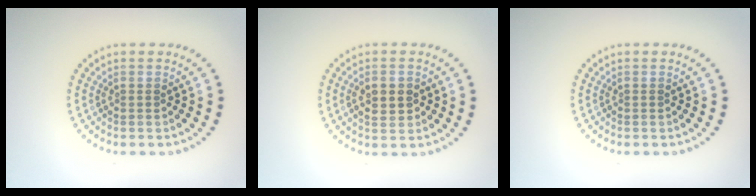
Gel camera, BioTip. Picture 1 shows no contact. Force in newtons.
{"total": 2.8, "press": 2.8, "slide": 0.1}
{"total": 0.0}